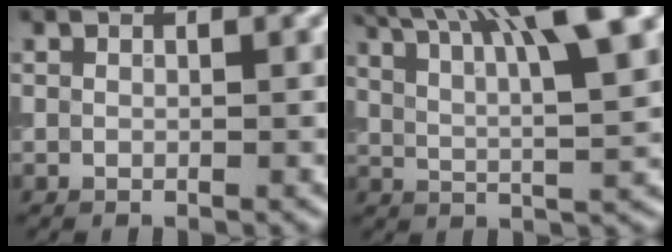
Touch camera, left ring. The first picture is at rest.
{"total": 10.9, "force": [6.6, 2.5, 8.2], "torque": [-0.118, 0.016, 0.105]}